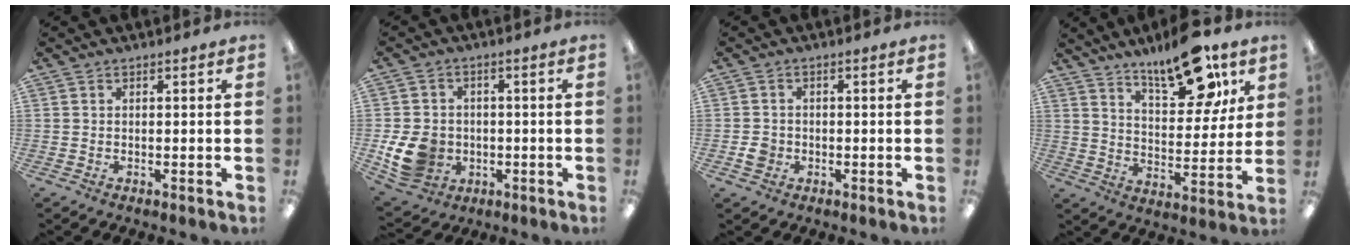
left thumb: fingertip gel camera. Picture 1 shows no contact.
{"total": 10.4, "force": [-2.3, 8.7, 5.1], "torque": [-0.121, 0.007, -0.036]}
{"total": 2.9, "force": [-0.9, 2.5, 1.2], "torque": [-0.018, 0.004, -0.017]}
{"total": 16.8, "force": [12.1, 6.5, 9.7], "torque": [-0.142, -0.068, 0.203]}